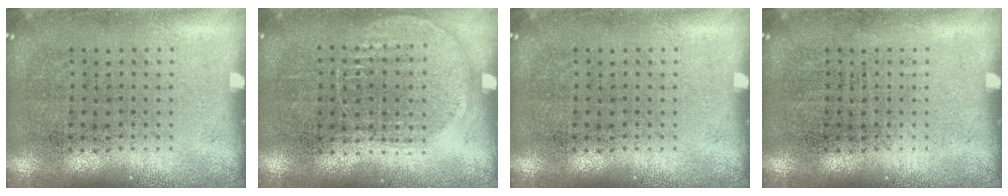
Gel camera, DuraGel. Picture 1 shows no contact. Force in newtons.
{"total": 1.0, "press": 0.9, "slide": 0.4}
{"total": 0.0}
{"total": 0.0}